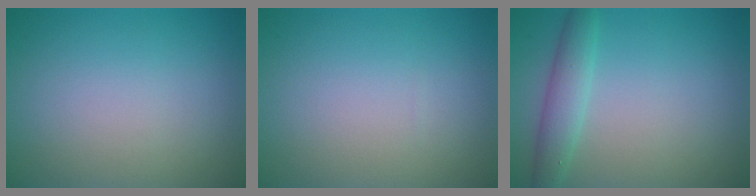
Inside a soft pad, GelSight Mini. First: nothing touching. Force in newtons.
{"total": 0.0}
{"total": 2.8, "press": 2.8, "slide": 0.1}